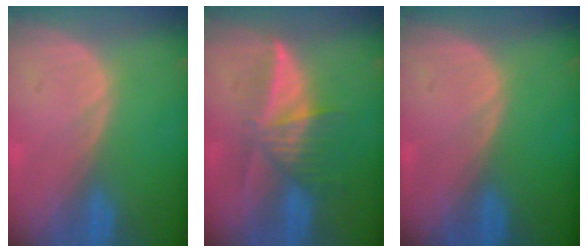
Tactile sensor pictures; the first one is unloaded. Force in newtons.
{"total": 6.0, "press": 5.8, "slide": 1.6}
{"total": 0.0}